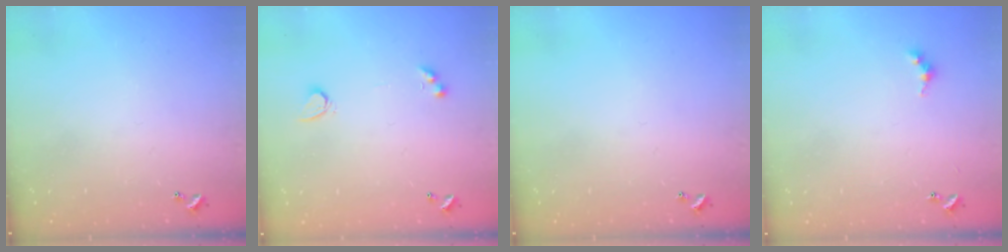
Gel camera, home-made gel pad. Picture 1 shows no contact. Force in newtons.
{"total": 3.3, "press": 2.8, "slide": 1.7}
{"total": 0.0}
{"total": 4.6, "press": 4.5, "slide": 0.7}